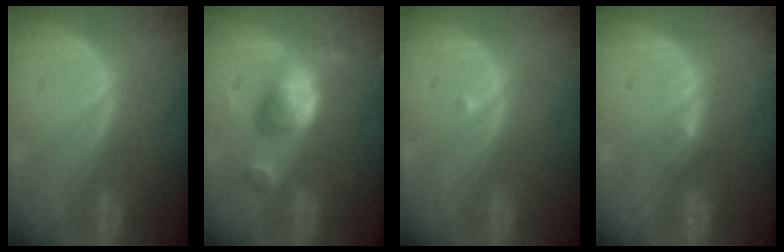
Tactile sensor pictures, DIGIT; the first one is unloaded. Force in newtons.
{"total": 5.6, "press": 5.4, "slide": 1.8}
{"total": 0.5, "press": 0.4, "slide": 0.3}
{"total": 1.2, "press": 0.9, "slide": 0.9}